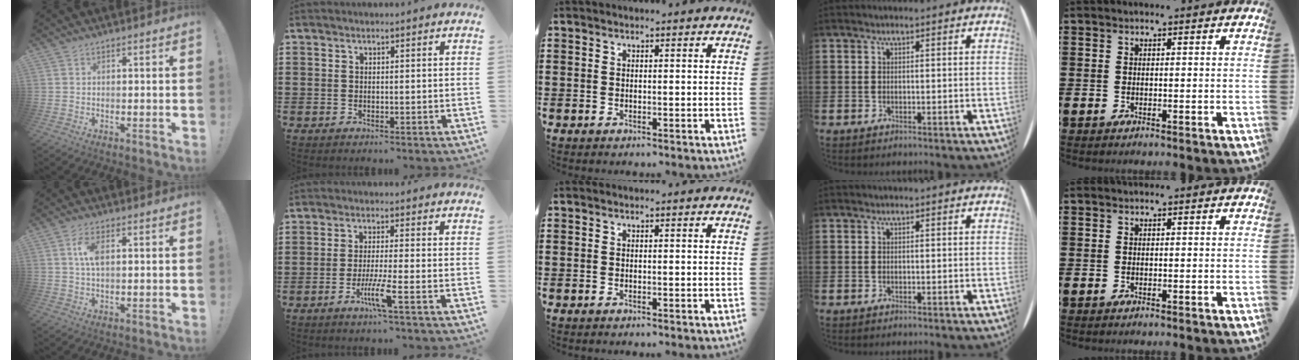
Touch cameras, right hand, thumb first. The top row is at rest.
{"thumb": {"total": 5.8, "force": [1.3, 2.5, 5.1], "torque": [-0.092, -0.001, 0.018]}, "index": {"total": 5.1, "force": [-2.6, -0.3, 4.4], "torque": [-0.086, -0.015, -0.049]}}